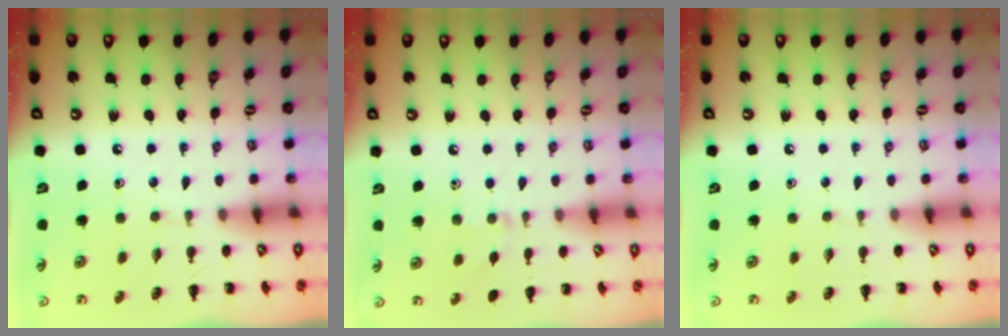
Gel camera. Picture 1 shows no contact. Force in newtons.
{"total": 5.4, "press": 5.1, "slide": 2.0}
{"total": 0.0}